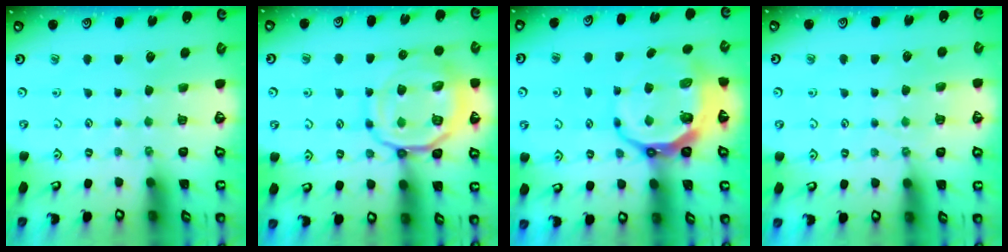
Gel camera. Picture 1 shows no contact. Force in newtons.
{"total": 16.7, "press": 16.6, "slide": 1.9}
{"total": 11.0, "press": 10.1, "slide": 4.2}
{"total": 5.7, "press": 5.7, "slide": 0.7}